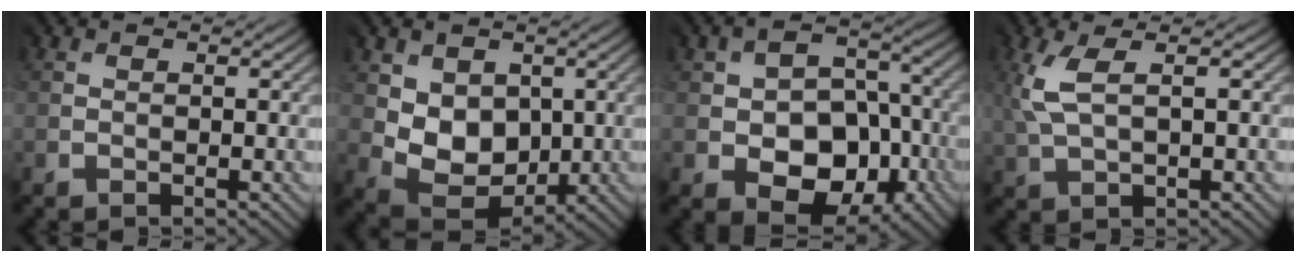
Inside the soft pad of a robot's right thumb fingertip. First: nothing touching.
{"total": 6.5, "force": [1.5, 5.3, 3.5], "torque": [-0.087, -0.011, 0.019]}
{"total": 9.0, "force": [-3.1, 6.5, 5.4], "torque": [-0.080, -0.013, -0.053]}
{"total": 4.2, "force": [1.4, 1.7, 3.5], "torque": [-0.102, 0.007, 0.028]}